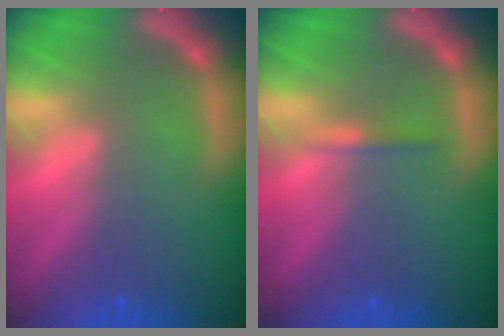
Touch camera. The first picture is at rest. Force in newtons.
{"total": 0.9}